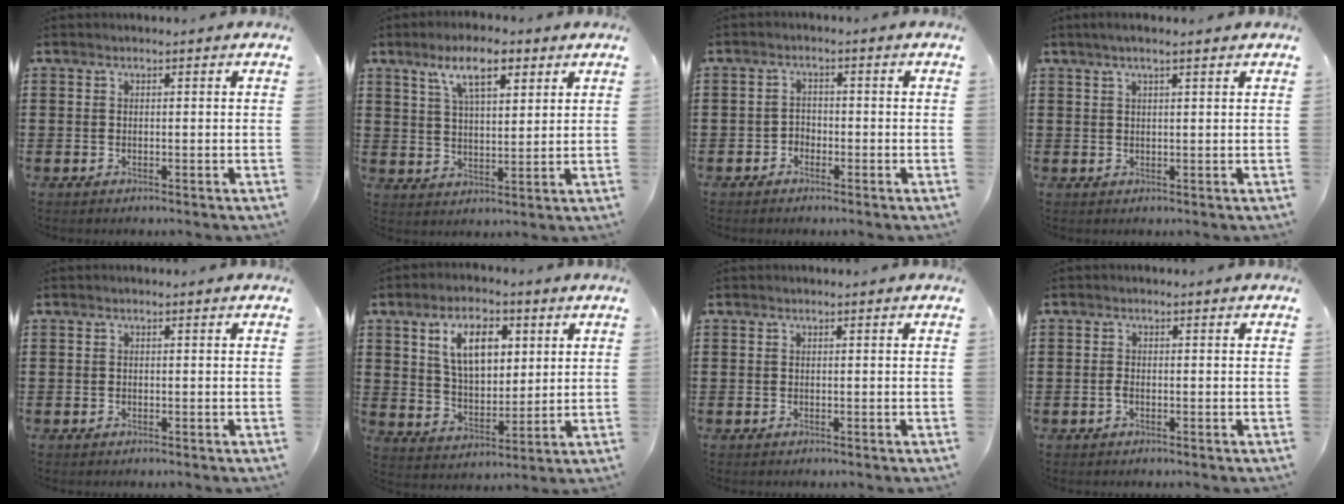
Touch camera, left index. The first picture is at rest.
{"total": 8.6, "force": [5.4, 2.7, 6.1], "torque": [-0.117, -0.001, 0.092]}
{"total": 1.8, "force": [-1.5, 1.0, 0.0], "torque": [-0.009, 0.003, -0.035]}
{"total": 2.3, "force": [1.5, 0.0, 1.8], "torque": [-0.034, 0.002, 0.025]}
{"total": 0.0}
{"total": 9.1, "force": [4.2, 4.9, 6.5], "torque": [-0.130, 0.011, 0.072]}
{"total": 0.0}
{"total": 1.1, "force": [-0.6, 0.5, 0.8], "torque": [-0.026, -0.005, -0.013]}